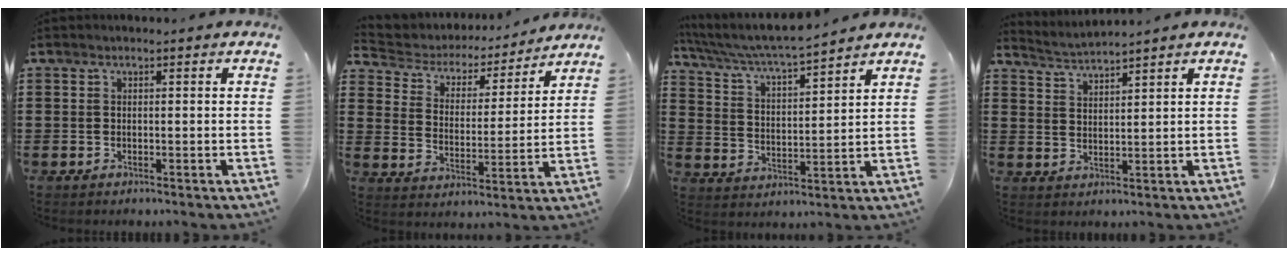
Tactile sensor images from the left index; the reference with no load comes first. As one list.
[{"total": 3.8, "force": [3.6, 1.1, 0.4], "torque": [-0.034, -0.029, 0.053]}, {"total": 5.5, "force": [5.1, 0.0, 2.1], "torque": [-0.065, -0.033, 0.083]}, {"total": 2.2, "force": [2.1, -0.5, -0.1], "torque": [-0.006, -0.013, 0.037]}]